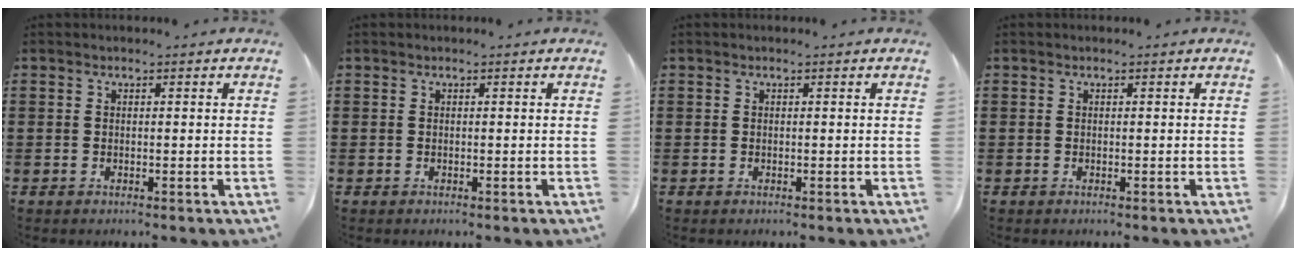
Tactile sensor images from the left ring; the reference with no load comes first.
{"total": 0.0}
{"total": 0.0}
{"total": 0.0}